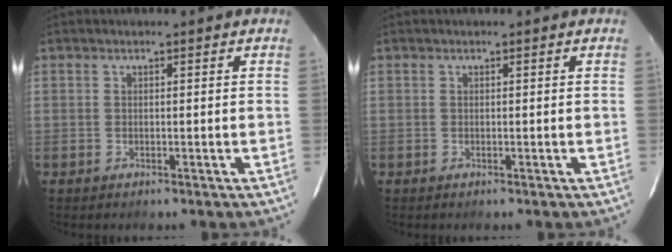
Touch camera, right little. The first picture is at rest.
{"total": 0.0}